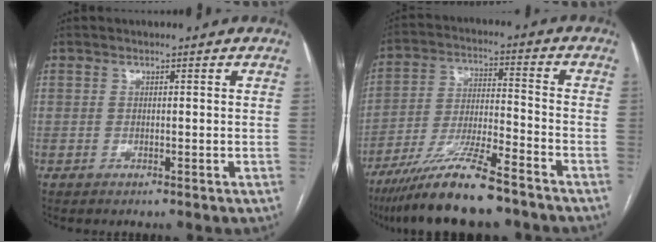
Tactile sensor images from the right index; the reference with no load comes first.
{"total": 14.1, "force": [-10.9, 1.2, 8.9], "torque": [-0.169, -0.026, -0.193]}